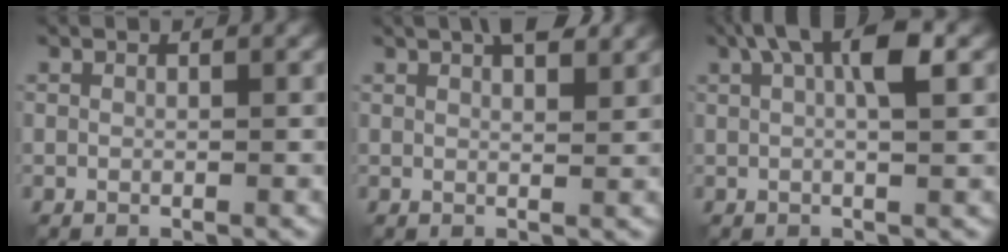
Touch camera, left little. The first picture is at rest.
{"total": 3.5, "force": [2.2, 1.0, 2.5], "torque": [-0.034, 0.007, 0.031]}
{"total": 5.5, "force": [1.8, 1.4, 5.0], "torque": [-0.083, 0.012, 0.025]}